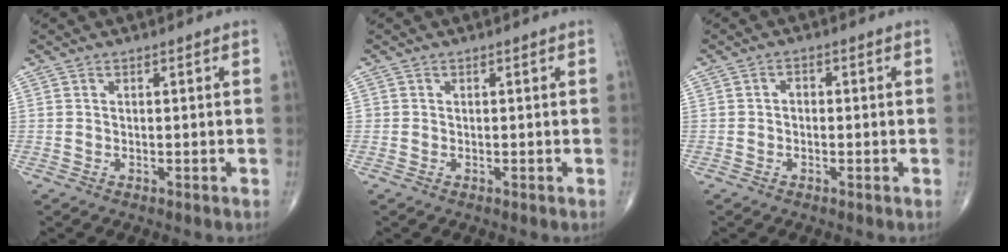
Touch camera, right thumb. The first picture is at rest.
{"total": 0.0}
{"total": 1.4, "force": [-0.2, 1.0, 0.9], "torque": [-0.006, 0.006, -0.009]}